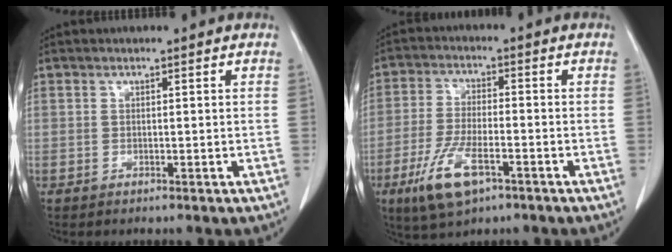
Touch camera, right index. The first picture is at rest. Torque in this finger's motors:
{"motor_torque": [1.12, -0.77, 0.48, 0.15]}